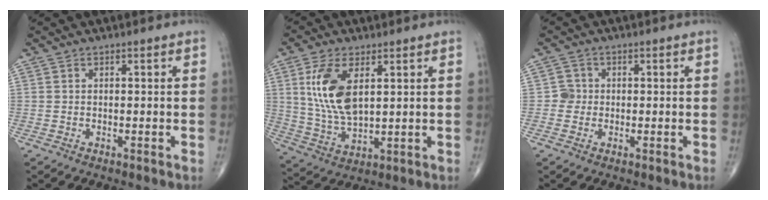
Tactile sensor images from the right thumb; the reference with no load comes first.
{"total": 12.0, "force": [3.6, 5.9, 9.9], "torque": [-0.199, -0.016, 0.079]}
{"total": 2.2, "force": [-0.3, 2.1, 0.3], "torque": [0.012, 0.008, -0.011]}